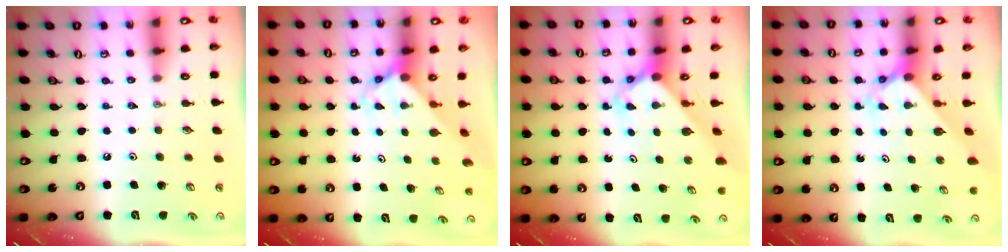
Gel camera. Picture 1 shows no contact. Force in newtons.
{"total": 3.6, "press": 3.5, "slide": 0.4}
{"total": 2.7, "press": 2.7, "slide": 0.2}
{"total": 2.4, "press": 2.4, "slide": 0.2}